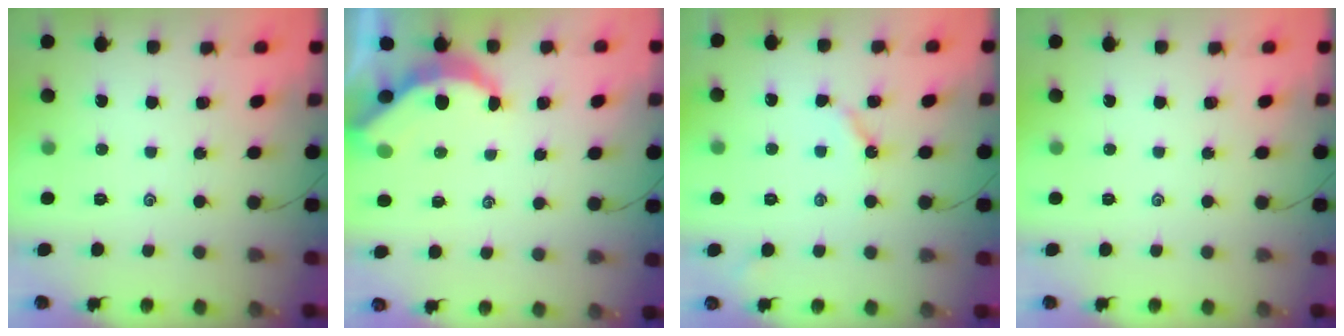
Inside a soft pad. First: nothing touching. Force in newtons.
{"total": 4.9, "press": 4.8, "slide": 0.6}
{"total": 3.8, "press": 3.8, "slide": 0.3}
{"total": 0.0}